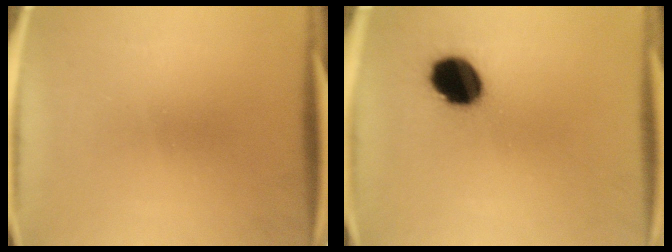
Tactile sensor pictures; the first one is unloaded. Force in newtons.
{"total": 11.8}